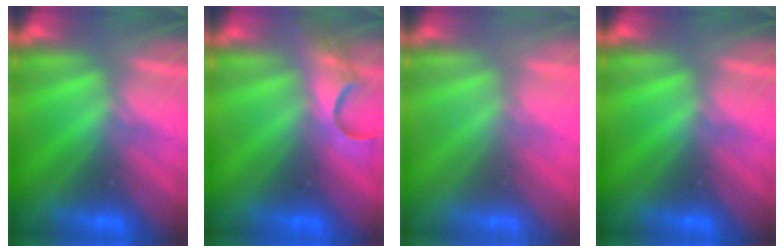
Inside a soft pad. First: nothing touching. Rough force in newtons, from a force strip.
{"total": 4.6}
{"total": 2.9}
{"total": 0.0}